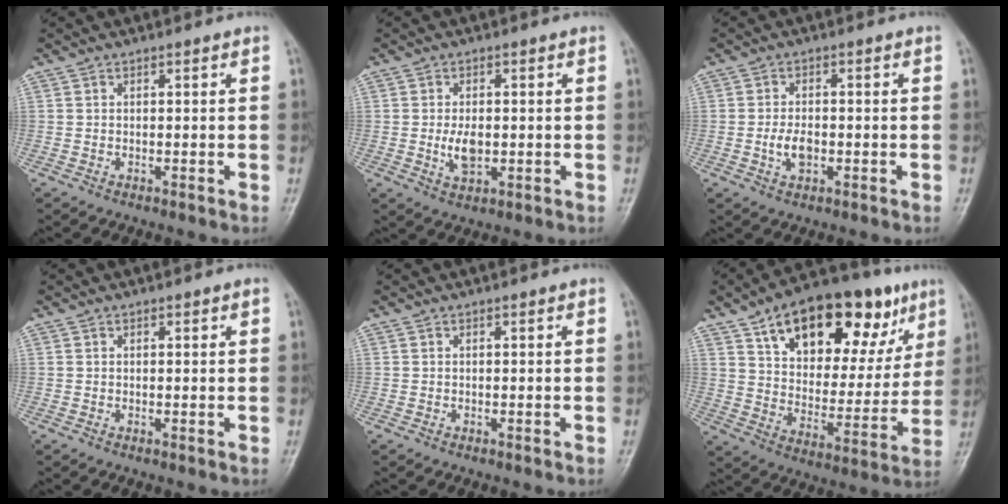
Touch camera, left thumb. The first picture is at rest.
{"total": 4.7, "force": [-0.3, 2.7, 3.8], "torque": [-0.065, -0.005, -0.003]}
{"total": 3.9, "force": [-0.9, 2.3, 3.0], "torque": [-0.054, 0.004, -0.017]}
{"total": 0.7, "force": [0.4, 0.3, 0.5], "torque": [-0.002, 0.000, 0.005]}
{"total": 0.0}
{"total": 26.2, "force": [14.0, 13.3, 17.7], "torque": [-0.224, -0.011, 0.217]}